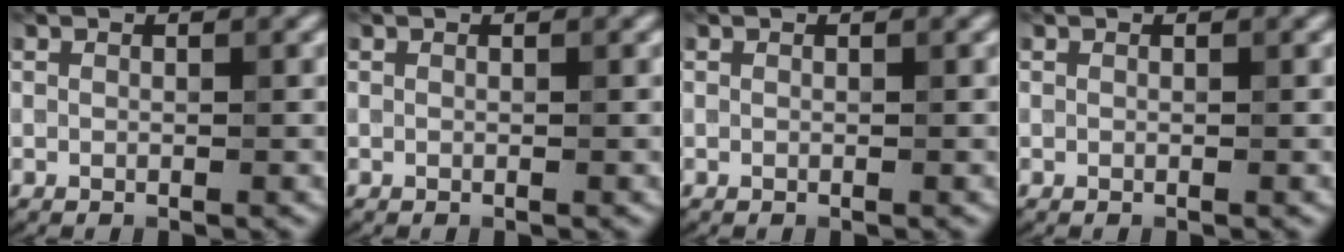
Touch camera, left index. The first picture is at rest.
{"total": 0.0}
{"total": 0.0}
{"total": 0.0}